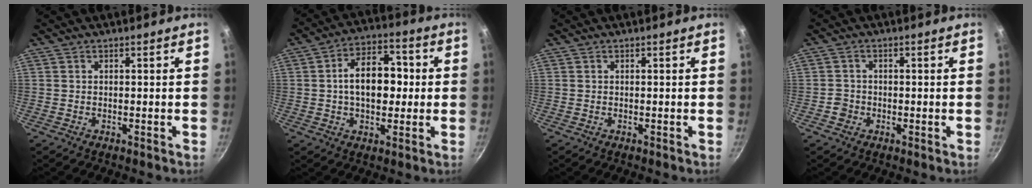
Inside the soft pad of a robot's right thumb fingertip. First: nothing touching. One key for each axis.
{"total": 12.8, "fx": 0.5, "fy": 8.2, "fz": 9.9, "tx": -0.117, "ty": 0.024, "tz": -0.005}
{"total": 0.0}
{"total": 2.1, "fx": -0.8, "fy": 1.9, "fz": 0.4, "tx": 0.003, "ty": 0.008, "tz": -0.015}